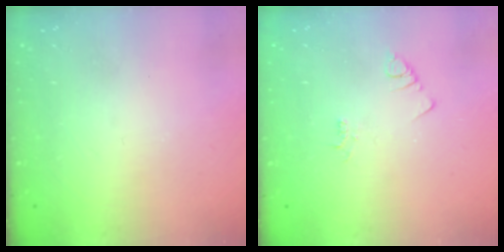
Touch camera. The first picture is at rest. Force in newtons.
{"total": 1.9, "press": 1.9, "slide": 0.3}